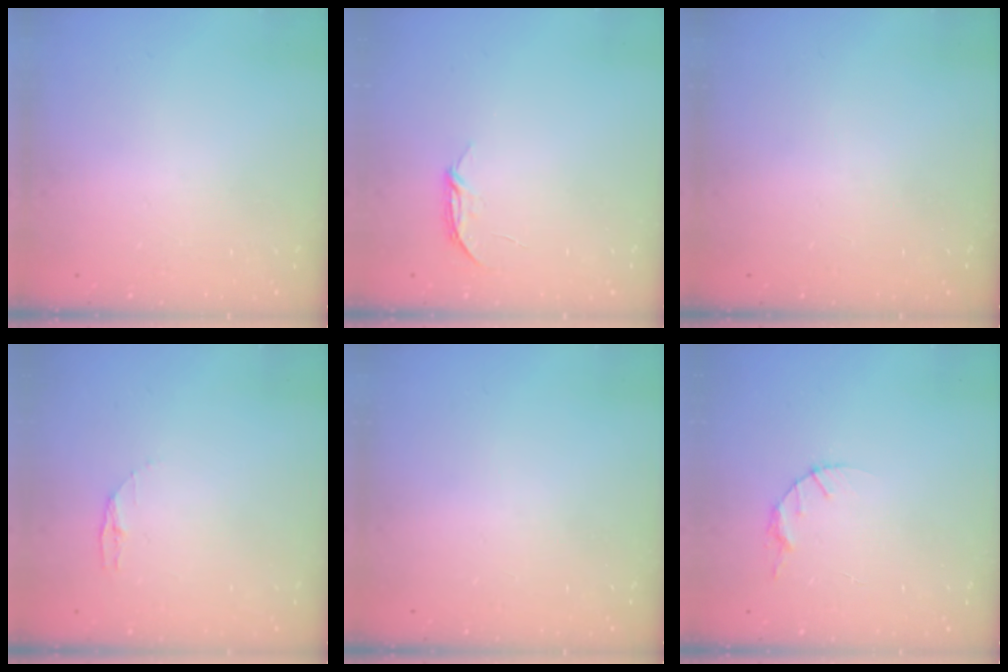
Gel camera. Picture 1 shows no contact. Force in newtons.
{"total": 3.8, "press": 3.8, "slide": 0.5}
{"total": 0.0}
{"total": 3.4, "press": 3.4, "slide": 0.4}
{"total": 0.0}
{"total": 4.1, "press": 4.1, "slide": 0.5}